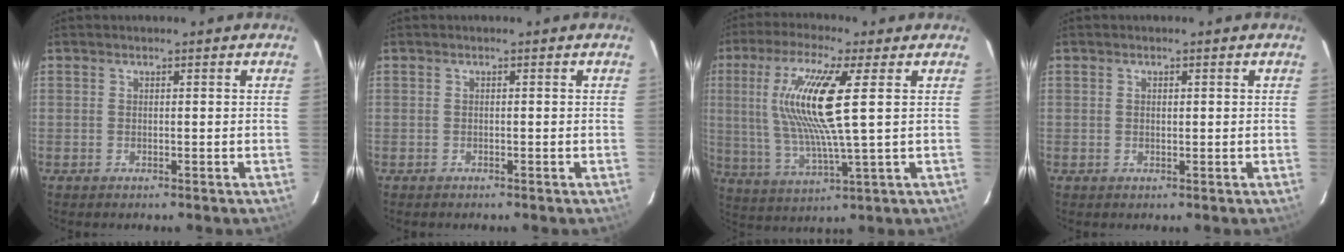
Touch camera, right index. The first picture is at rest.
{"total": 0.0}
{"total": 14.8, "force": [3.4, 1.2, 14.3], "torque": [-0.273, -0.002, 0.071]}
{"total": 0.8, "force": [0.3, 0.4, 0.6], "torque": [-0.010, 0.003, 0.005]}